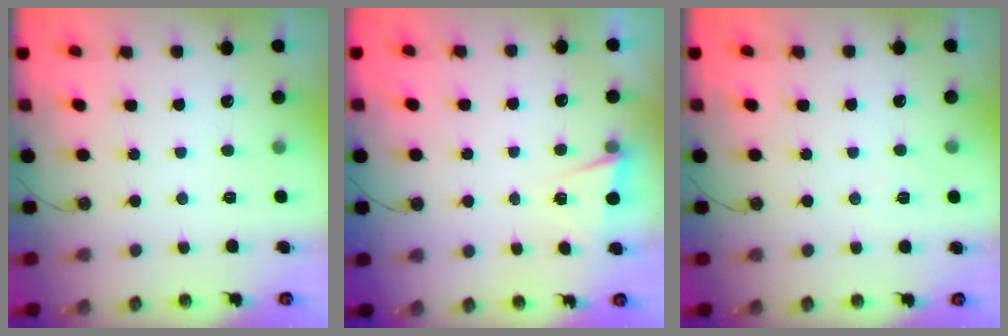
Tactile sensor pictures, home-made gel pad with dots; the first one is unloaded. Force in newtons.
{"total": 2.4, "press": 2.2, "slide": 1.1}
{"total": 4.2, "press": 2.5, "slide": 3.4}